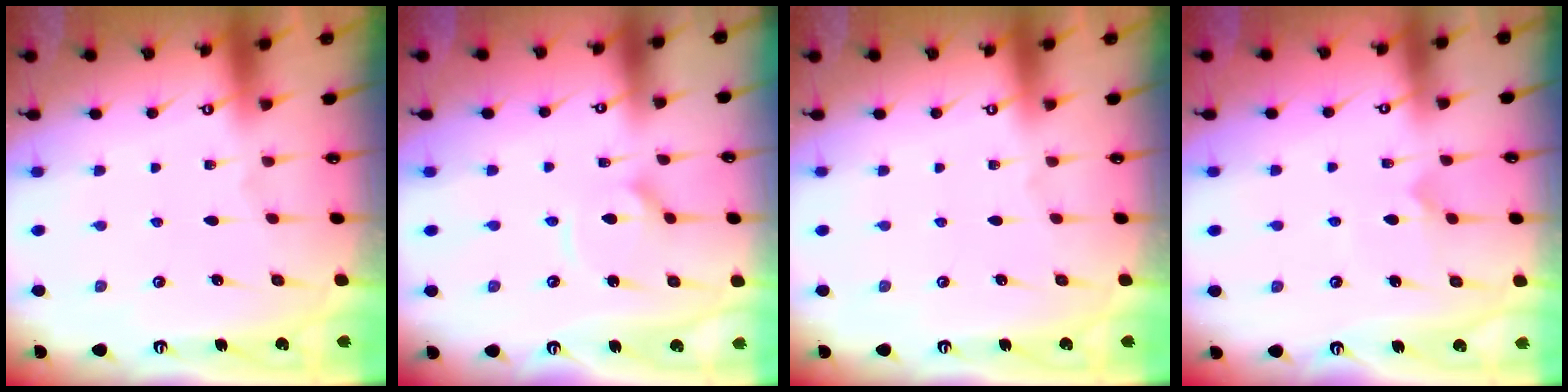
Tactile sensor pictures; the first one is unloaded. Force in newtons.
{"total": 4.7, "press": 4.6, "slide": 0.5}
{"total": 0.0}
{"total": 7.0, "press": 7.0, "slide": 0.6}